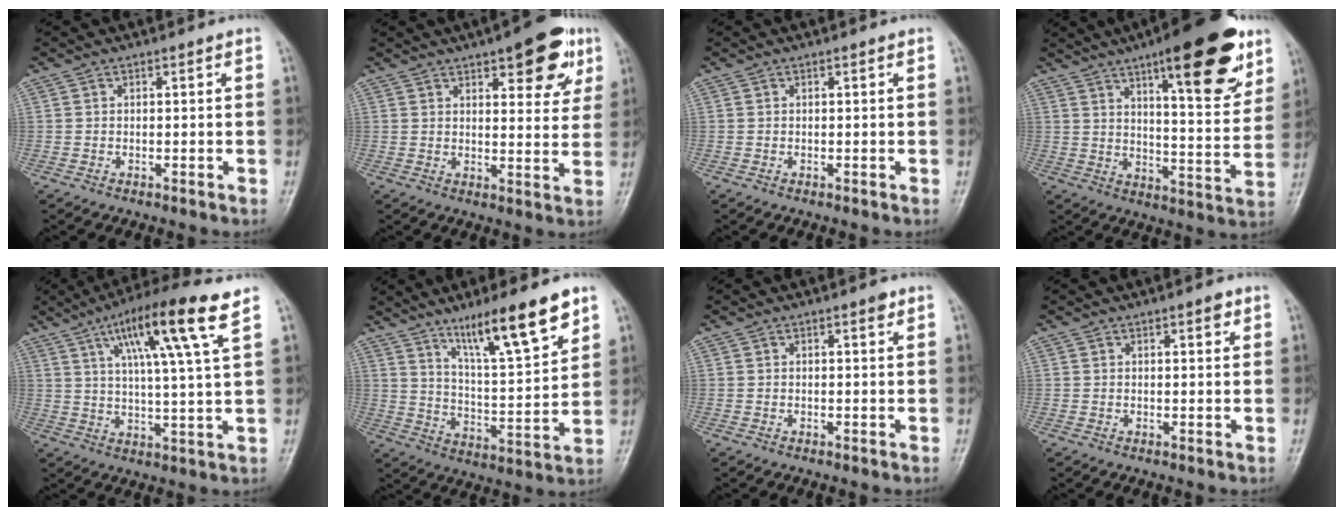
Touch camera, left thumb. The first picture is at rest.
{"total": 12.2, "force": [6.6, 4.7, 9.2], "torque": [-0.081, -0.021, 0.081]}
{"total": 0.0}
{"total": 20.9, "force": [12.0, 5.9, 16.1], "torque": [-0.195, -0.053, 0.175]}
{"total": 15.3, "force": [7.5, 1.2, 13.3], "torque": [-0.225, -0.015, 0.122]}
{"total": 15.6, "force": [9.8, 2.5, 11.9], "torque": [-0.181, -0.051, 0.170]}
{"total": 1.3, "force": [0.8, 0.4, 0.9], "torque": [-0.011, -0.002, 0.010]}
{"total": 2.2, "force": [1.3, 0.8, 1.6], "torque": [-0.016, -0.005, 0.016]}